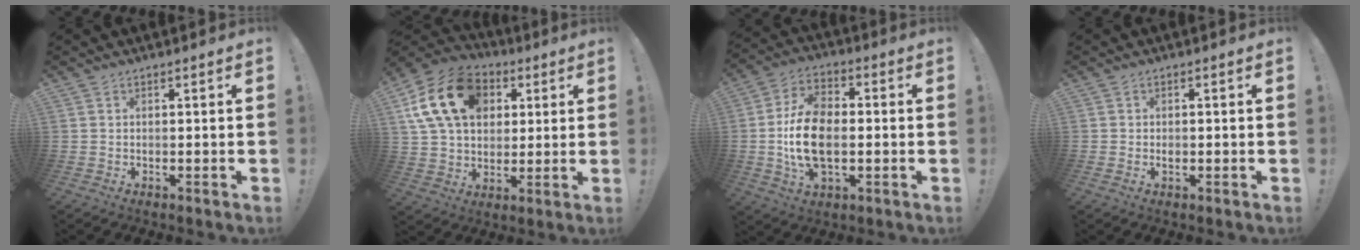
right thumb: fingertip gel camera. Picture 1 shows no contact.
{"total": 20.3, "force": [6.6, 14.7, 12.4], "torque": [-0.202, -0.011, 0.122]}
{"total": 15.0, "force": [-1.3, 9.4, 11.6], "torque": [-0.219, 0.003, -0.026]}
{"total": 0.7, "force": [0.0, 0.6, 0.4], "torque": [0.001, -0.001, -0.002]}